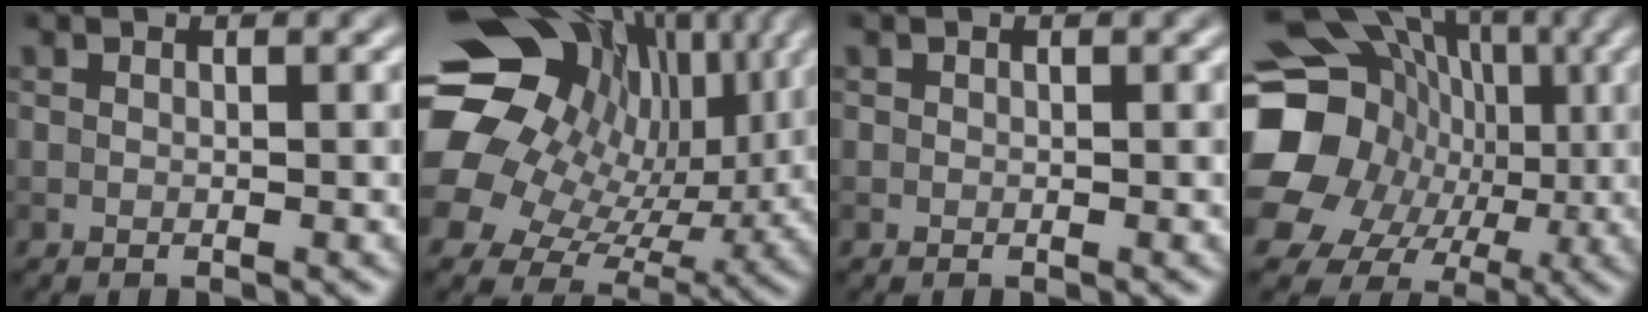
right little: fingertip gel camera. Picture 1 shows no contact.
{"total": 19.3, "force": [6.5, 14.5, 11.1], "torque": [-0.220, 0.038, 0.107]}
{"total": 0.0}
{"total": 19.4, "force": [-0.9, 17.1, 9.1], "torque": [-0.191, 0.011, -0.050]}